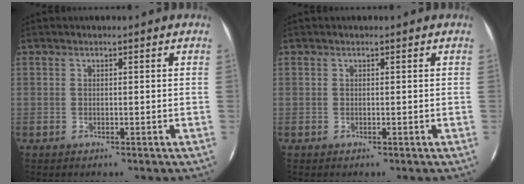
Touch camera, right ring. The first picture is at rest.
{"total": 0.0}